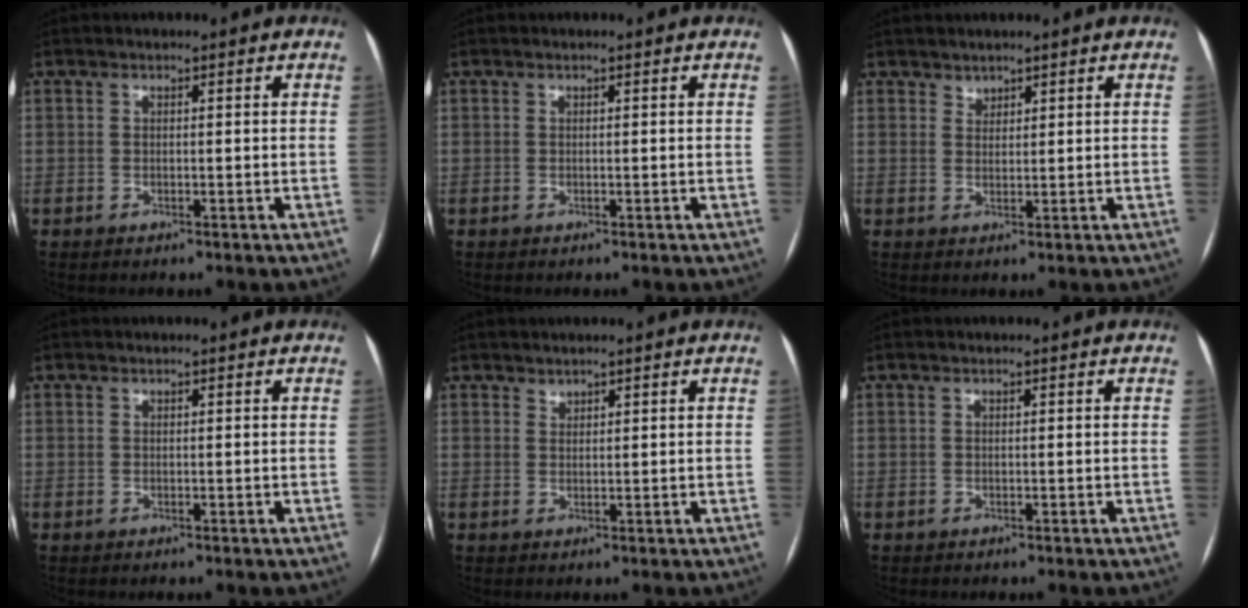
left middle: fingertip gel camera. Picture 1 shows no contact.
{"total": 0.0}
{"total": 1.4, "force": [1.2, 0.8, 0.0], "torque": [0.005, 0.001, 0.020]}
{"total": 0.0}
{"total": 1.0, "force": [0.9, 0.3, 0.0], "torque": [0.002, -0.001, 0.016]}
{"total": 0.0}